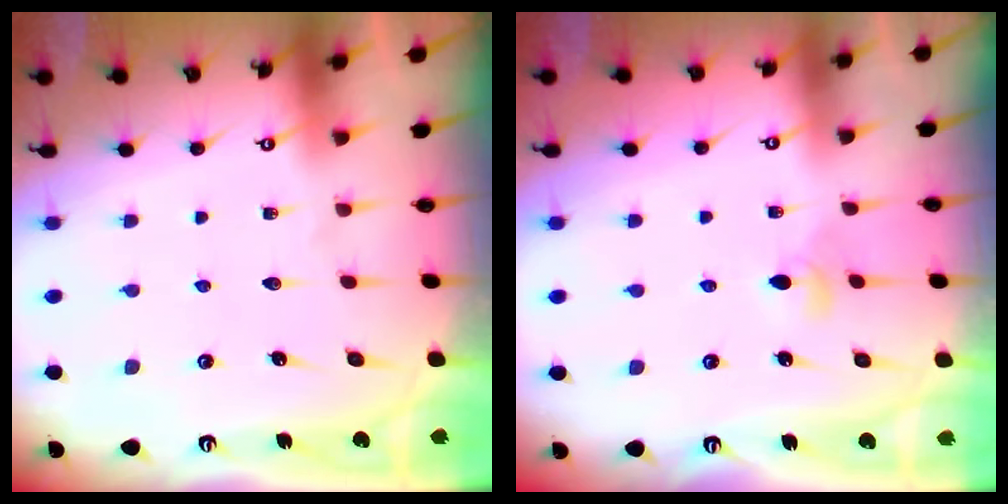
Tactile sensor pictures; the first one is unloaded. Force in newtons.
{"total": 4.4, "press": 4.2, "slide": 1.0}